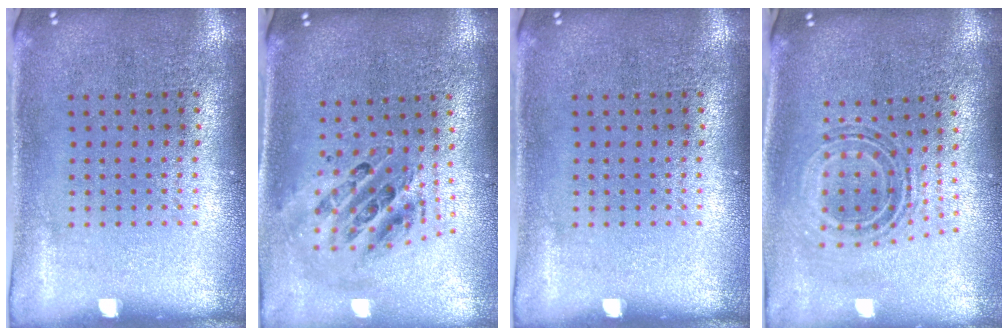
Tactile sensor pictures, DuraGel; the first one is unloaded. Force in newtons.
{"total": 1.1, "press": 1.0, "slide": 0.4}
{"total": 0.0}
{"total": 0.8, "press": 0.8, "slide": 0.3}